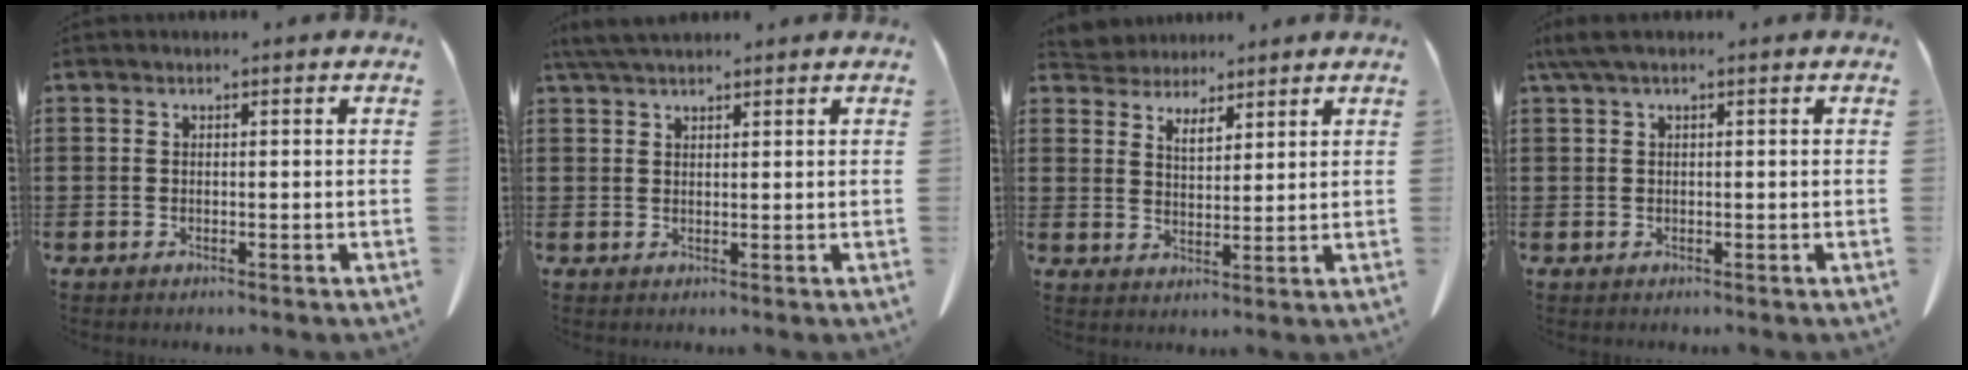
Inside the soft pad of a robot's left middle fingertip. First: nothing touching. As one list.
[{"total": 3.5, "force": [2.9, 0.8, 1.7], "torque": [-0.043, 0.001, 0.056]}, {"total": 4.1, "force": [3.7, 1.8, 0.4], "torque": [-0.023, -0.004, 0.068]}, {"total": 1.6, "force": [0.5, 0.2, 1.5], "torque": [-0.030, 0.001, 0.009]}]